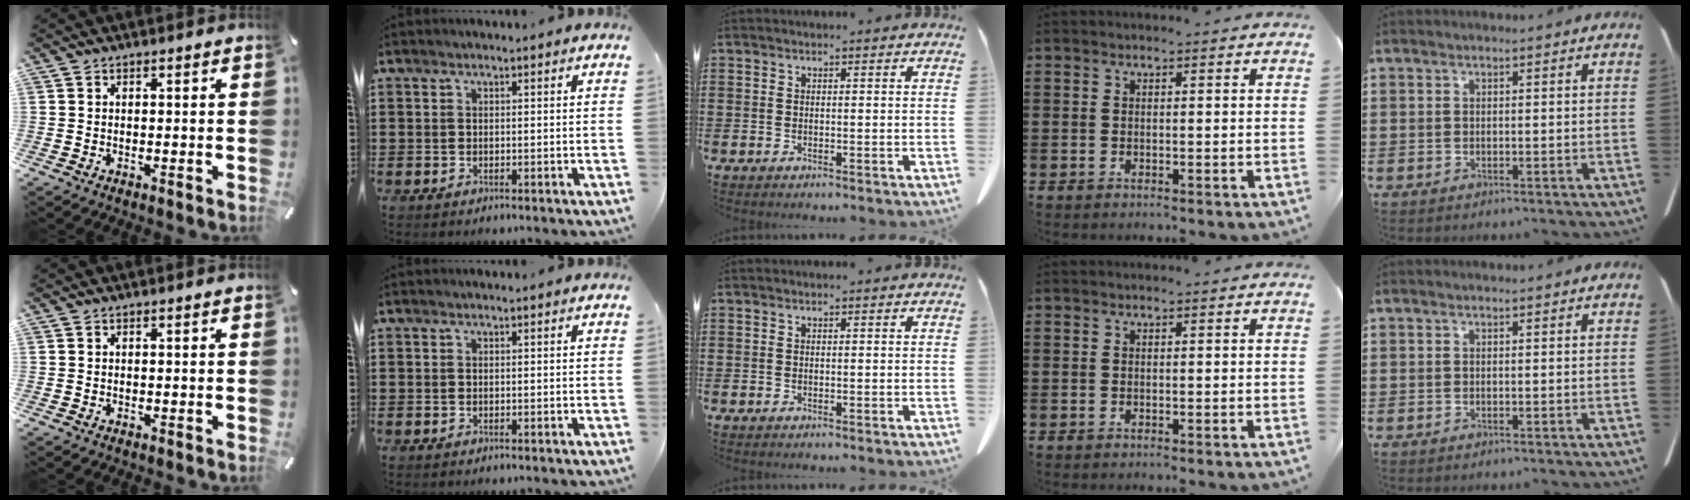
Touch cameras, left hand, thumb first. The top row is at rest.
{}